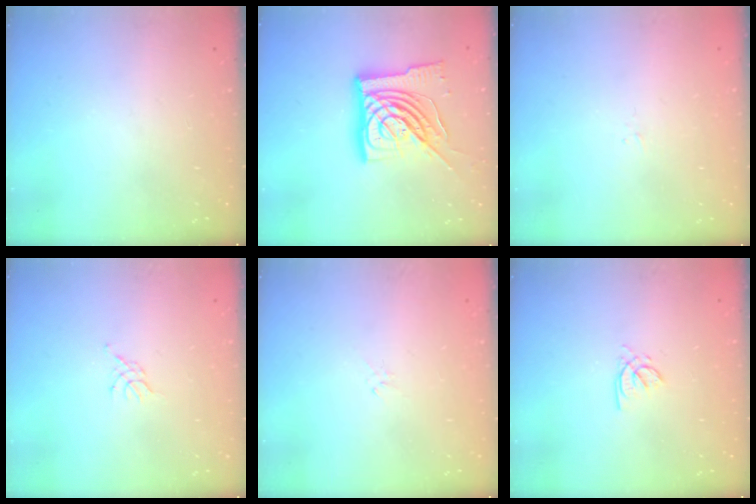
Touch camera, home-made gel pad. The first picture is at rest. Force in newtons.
{"total": 18.2, "press": 18.1, "slide": 1.9}
{"total": 1.6, "press": 1.5, "slide": 0.3}
{"total": 2.3, "press": 2.2, "slide": 0.5}
{"total": 0.7, "press": 0.5, "slide": 0.4}
{"total": 1.5, "press": 1.5, "slide": 0.2}